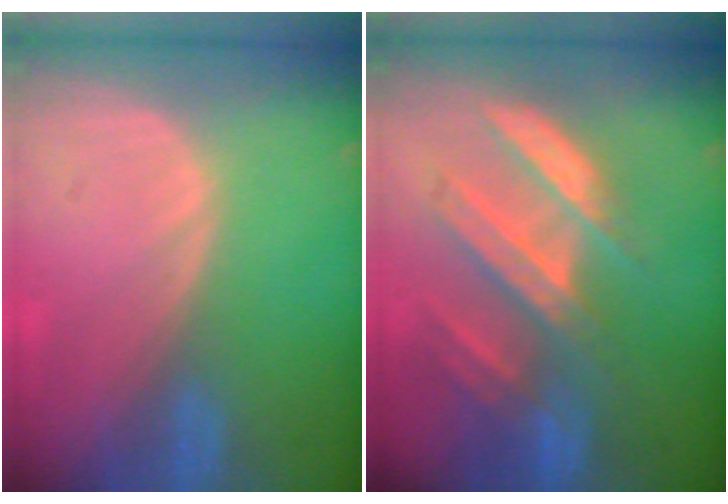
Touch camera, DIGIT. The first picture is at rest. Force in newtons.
{"total": 8.4, "press": 7.9, "slide": 3.0}